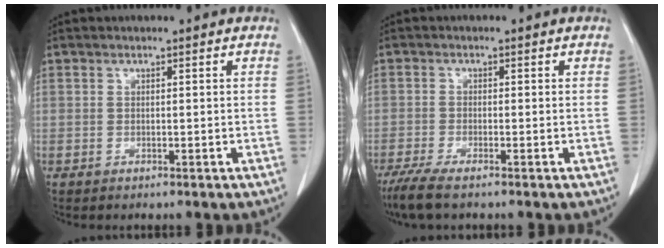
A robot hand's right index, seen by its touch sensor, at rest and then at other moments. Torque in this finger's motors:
{"motor_torque": [0.37, -0.34, 0.18, 0.05]}